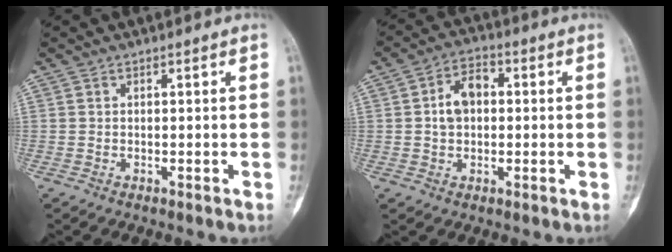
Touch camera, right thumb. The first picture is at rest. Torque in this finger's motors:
{"motor_torque": [0.48, 0.61, 0.33, -0.28, 0.00]}